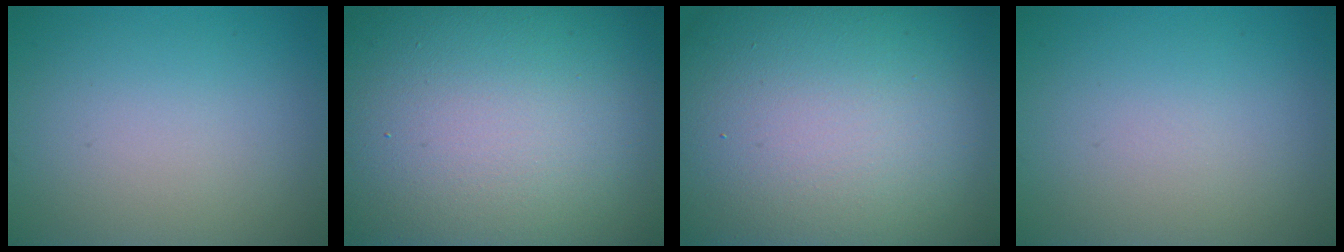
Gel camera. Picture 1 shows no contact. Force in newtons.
{"total": 24.9, "press": 24.8, "slide": 1.4}
{"total": 25.8, "press": 25.8, "slide": 1.0}
{"total": 0.0}